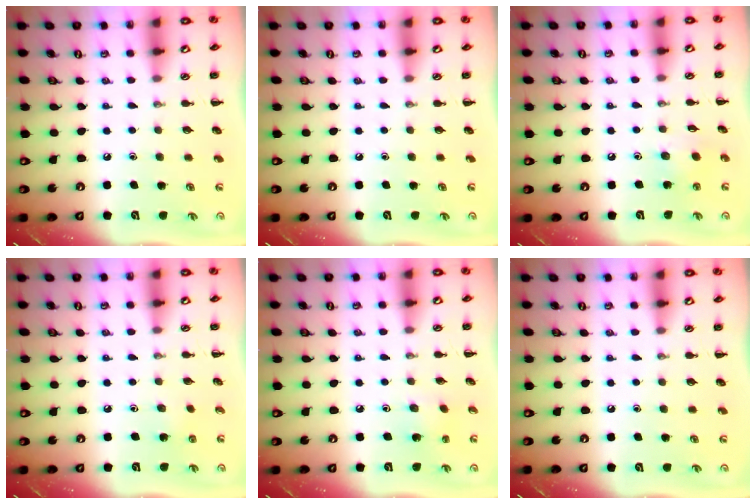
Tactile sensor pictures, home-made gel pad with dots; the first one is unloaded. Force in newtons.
{"total": 0.0}
{"total": 3.9, "press": 3.8, "slide": 0.7}
{"total": 1.7, "press": 1.5, "slide": 0.7}
{"total": 1.9, "press": 1.7, "slide": 0.7}
{"total": 0.0}